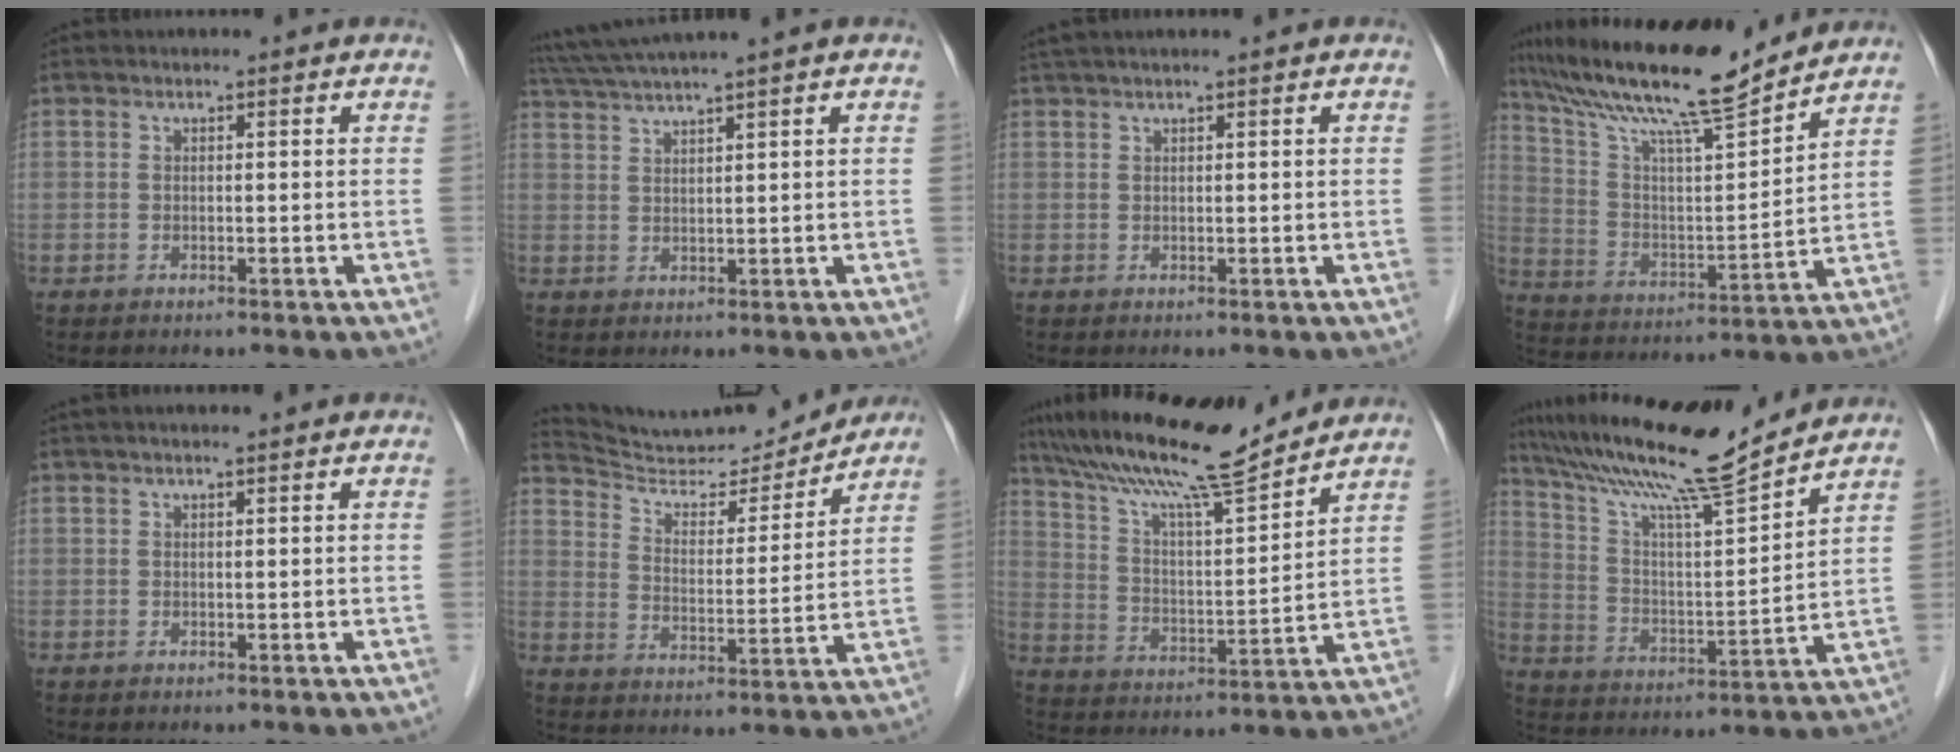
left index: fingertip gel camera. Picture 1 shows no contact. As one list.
[{"total": 6.7, "force": [5.5, -1.6, 3.4], "torque": [-0.063, 0.021, 0.103]}, {"total": 2.5, "force": [2.0, -0.3, 1.6], "torque": [-0.031, 0.025, 0.042]}, {"total": 18.0, "force": [15.4, 0.7, 9.2], "torque": [-0.170, 0.007, 0.266]}, {"total": 2.5, "force": [2.0, -0.1, 1.5], "torque": [-0.020, 0.024, 0.034]}, {"total": 14.0, "force": [13.6, 1.8, 2.6], "torque": [-0.050, 0.000, 0.221]}, {"total": 16.0, "force": [14.2, 0.5, 7.4], "torque": [-0.138, 0.007, 0.242]}, {"total": 17.2, "force": [15.1, -0.5, 8.2], "torque": [-0.151, 0.004, 0.257]}]